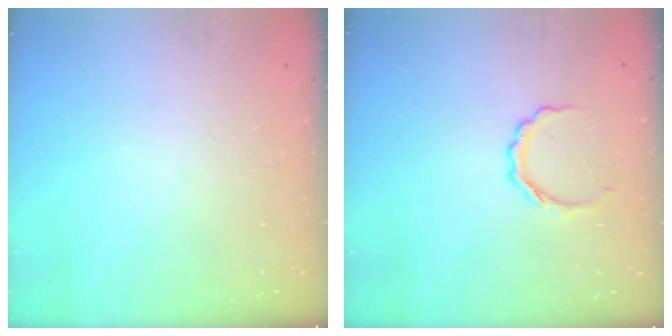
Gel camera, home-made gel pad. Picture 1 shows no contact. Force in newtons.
{"total": 5.6, "press": 5.6, "slide": 0.5}